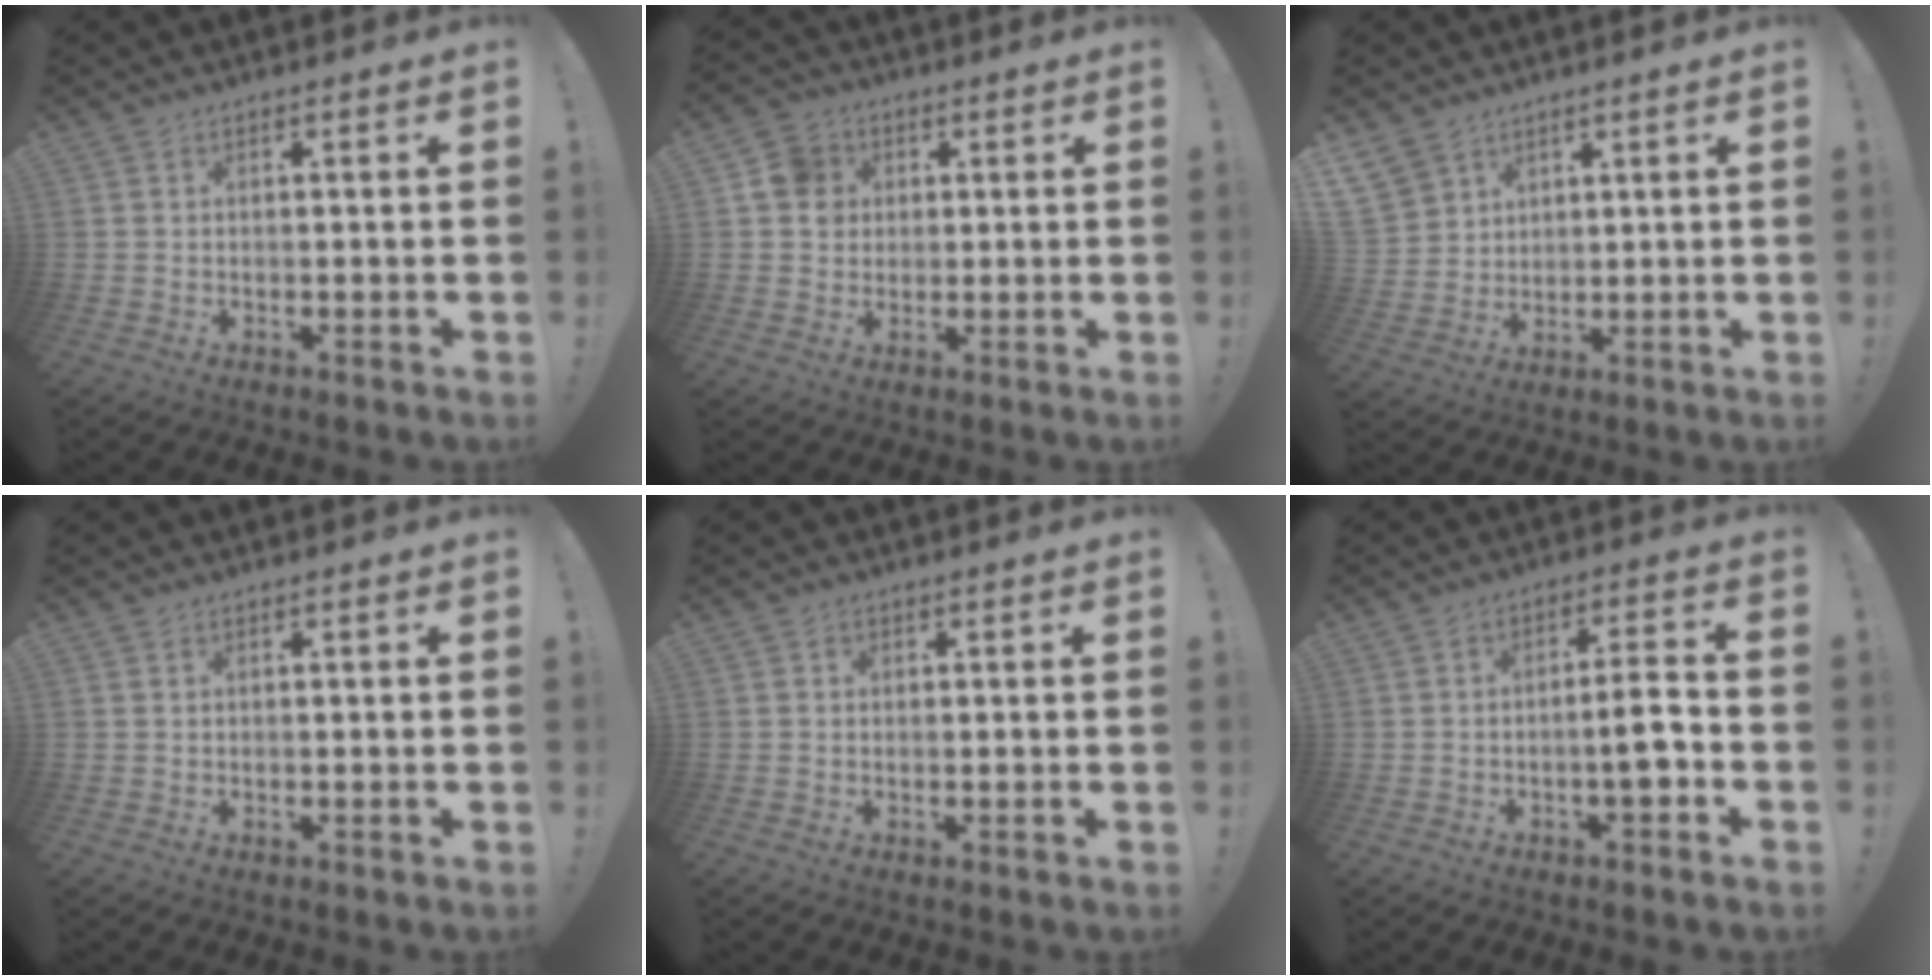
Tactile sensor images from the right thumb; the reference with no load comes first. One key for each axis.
{"total": 8.3, "fx": 2.1, "fy": 7.5, "fz": 2.8, "tx": -0.033, "ty": 0.000, "tz": 0.045}
{"total": 6.9, "fx": 5.0, "fy": 4.6, "fz": 1.2, "tx": -0.024, "ty": -0.033, "tz": 0.103}
{"total": 0.0}
{"total": 0.6, "fx": 0.1, "fy": 0.6, "fz": 0.0, "tx": 0.008, "ty": -0.002, "tz": 0.001}
{"total": 7.6, "fx": -2.6, "fy": 1.9, "fz": 6.9, "tx": -0.091, "ty": 0.008, "tz": -0.046}